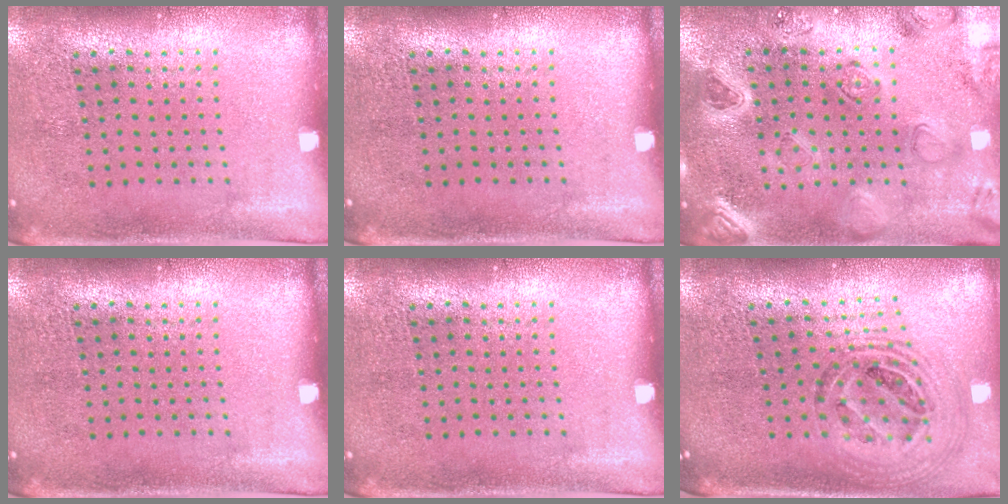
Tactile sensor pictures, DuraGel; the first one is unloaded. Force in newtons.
{"total": 0.0}
{"total": 2.2, "press": 2.2, "slide": 0.2}
{"total": 0.0}
{"total": 0.0}
{"total": 1.5, "press": 1.3, "slide": 0.6}